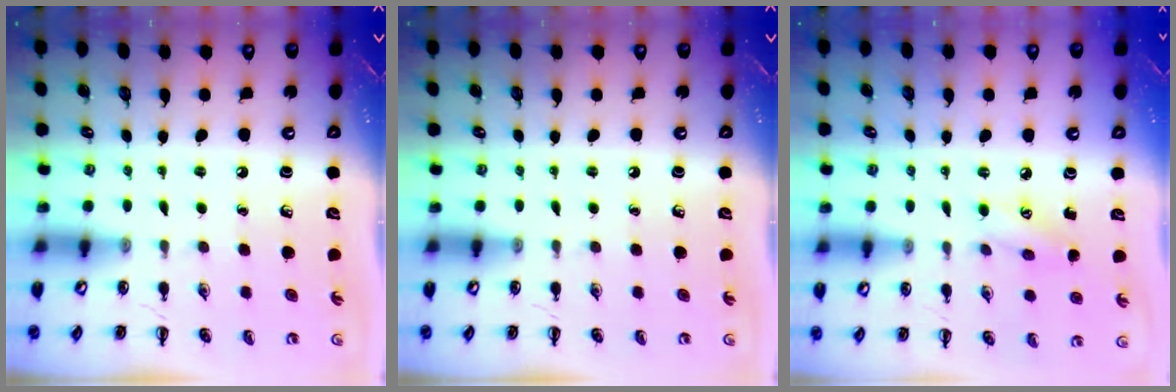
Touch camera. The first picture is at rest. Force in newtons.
{"total": 0.0}
{"total": 6.2, "press": 6.0, "slide": 1.3}